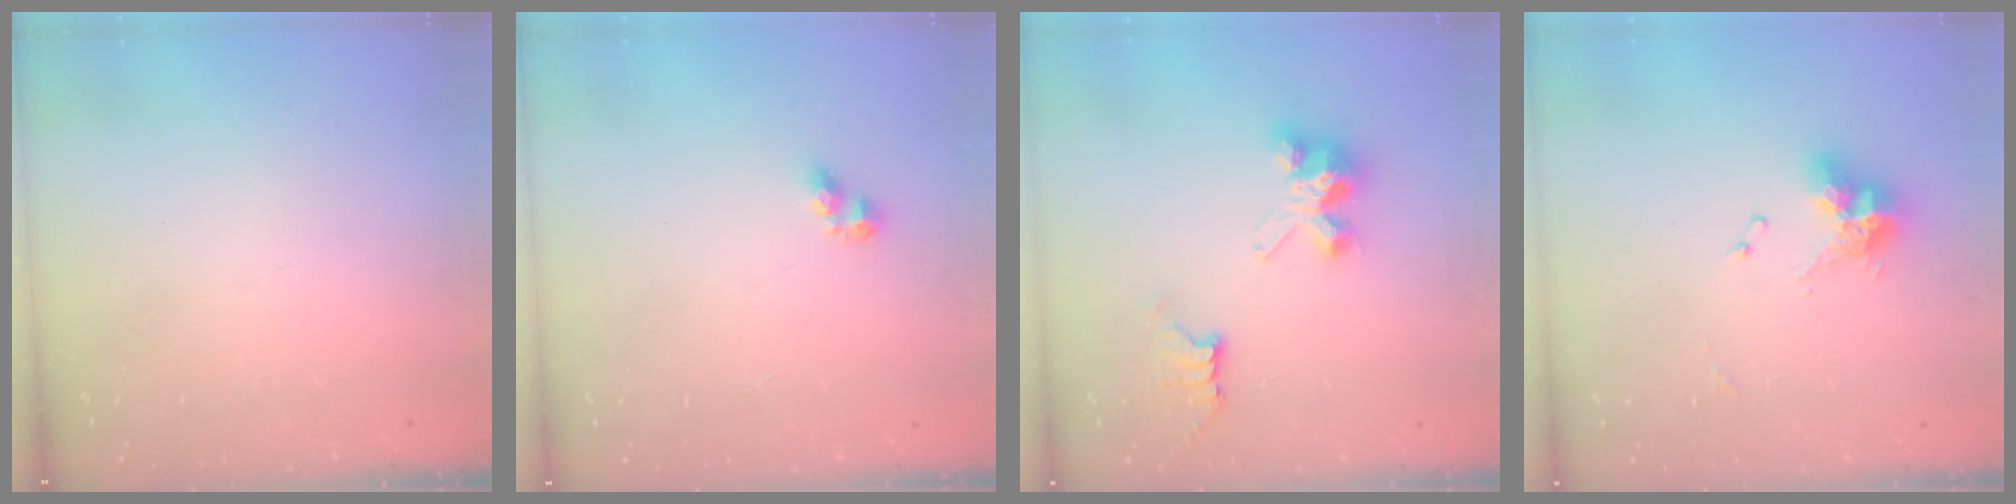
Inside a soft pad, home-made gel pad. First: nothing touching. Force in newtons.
{"total": 5.0, "press": 5.0, "slide": 0.5}
{"total": 7.3, "press": 7.3, "slide": 0.1}
{"total": 9.8, "press": 9.7, "slide": 1.0}